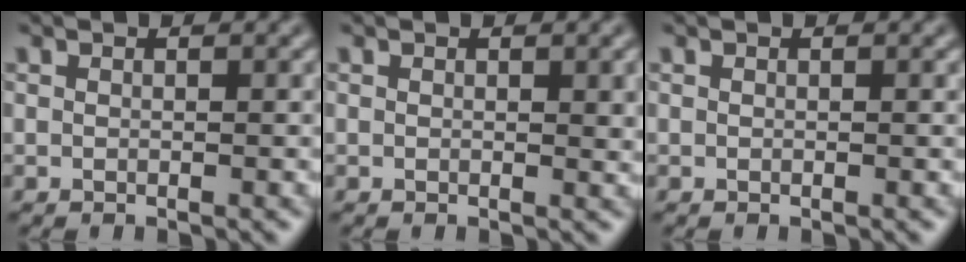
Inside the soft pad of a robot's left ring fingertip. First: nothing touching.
{"total": 0.9, "force": [0.2, 0.3, 0.8], "torque": [-0.009, -0.002, 0.004]}
{"total": 0.0}